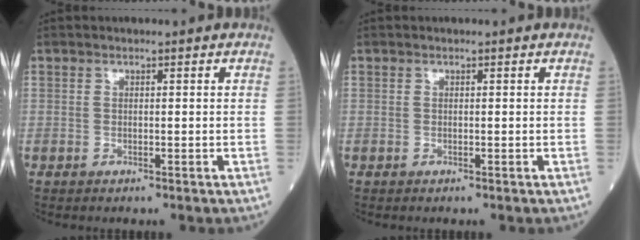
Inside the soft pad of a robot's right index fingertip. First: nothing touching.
{"total": 0.0}